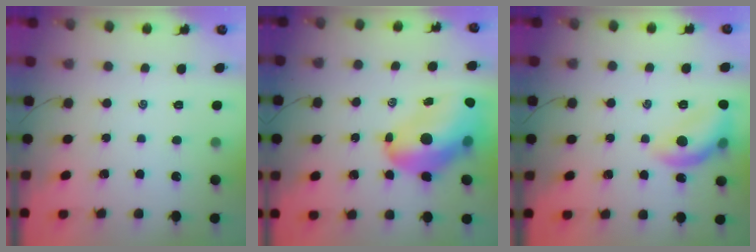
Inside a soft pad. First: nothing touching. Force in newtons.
{"total": 16.7, "press": 16.1, "slide": 4.6}
{"total": 12.1, "press": 12.1, "slide": 0.7}